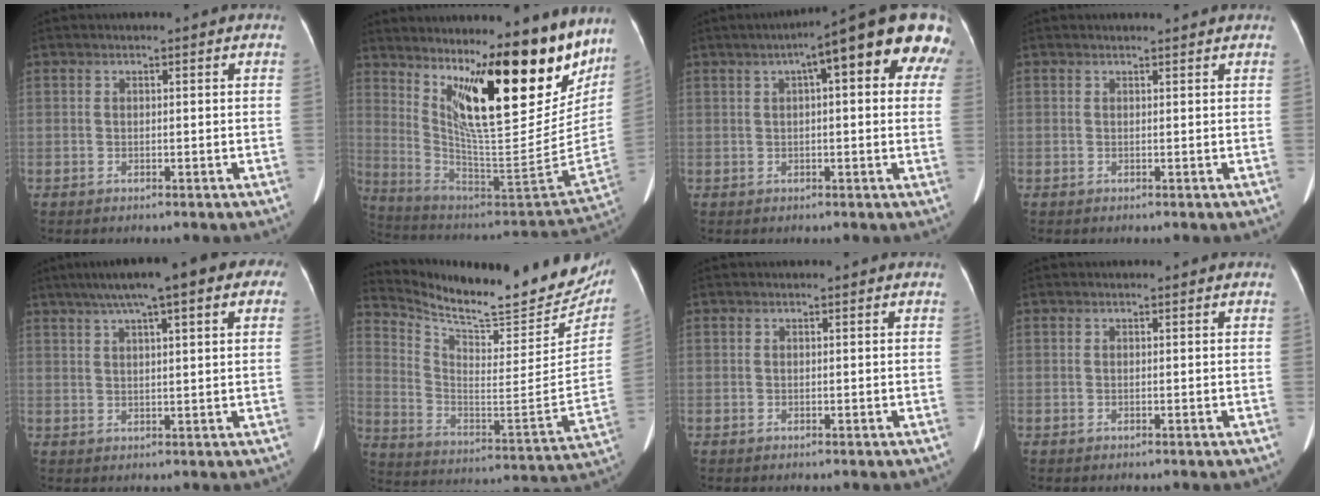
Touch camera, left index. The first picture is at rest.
{"total": 23.1, "force": [15.8, 5.0, 16.1], "torque": [-0.244, -0.040, 0.253]}
{"total": 15.8, "force": [7.3, 3.0, 13.7], "torque": [-0.183, 0.045, 0.088]}
{"total": 1.9, "force": [1.9, 0.3, 0.3], "torque": [-0.008, 0.014, 0.021]}
{"total": 14.4, "force": [8.4, 2.7, 11.4], "torque": [-0.173, 0.047, 0.110]}
{"total": 25.2, "force": [22.3, 5.1, 10.5], "torque": [-0.178, -0.074, 0.314]}
{"total": 0.0}
{"total": 0.0}